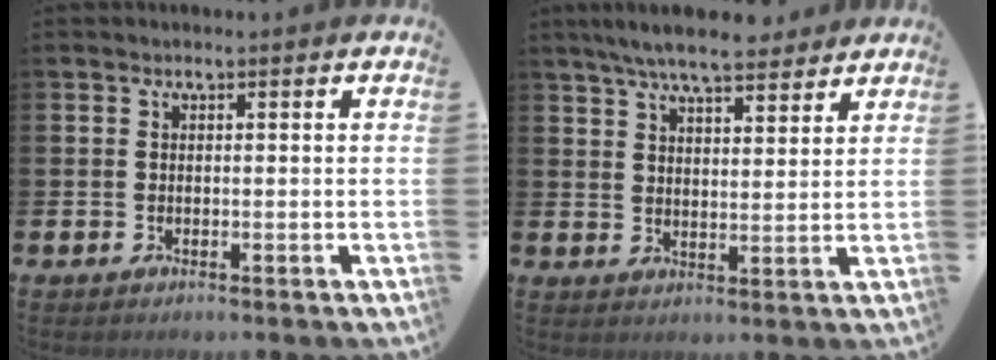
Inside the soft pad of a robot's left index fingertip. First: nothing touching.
{"total": 7.2, "force": [6.6, 1.3, 2.6], "torque": [-0.059, -0.022, 0.117]}